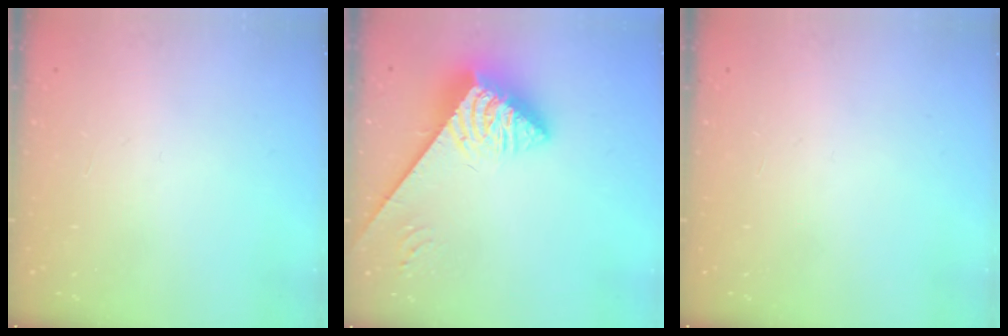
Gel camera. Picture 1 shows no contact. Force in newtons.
{"total": 4.8, "press": 4.8, "slide": 0.5}
{"total": 0.0}